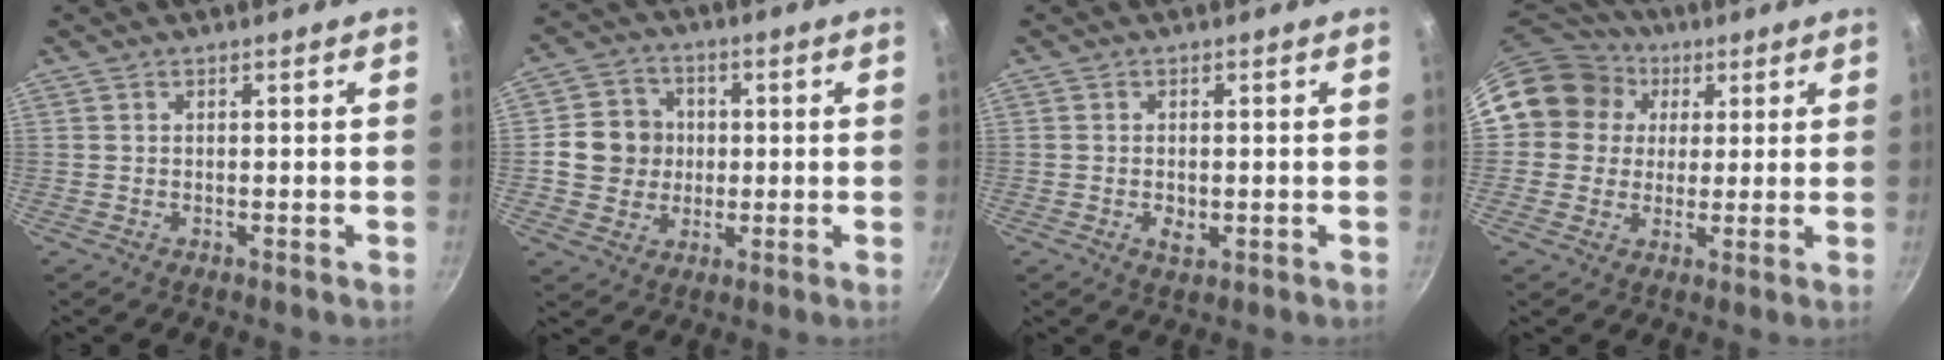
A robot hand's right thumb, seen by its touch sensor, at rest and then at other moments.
{"total": 9.2, "force": [0.3, 8.6, 3.3], "torque": [-0.023, 0.014, -0.003]}
{"total": 2.8, "force": [-0.6, 1.7, 2.2], "torque": [-0.037, -0.003, -0.008]}
{"total": 14.0, "force": [3.8, 12.6, 4.7], "torque": [-0.061, 0.018, 0.053]}